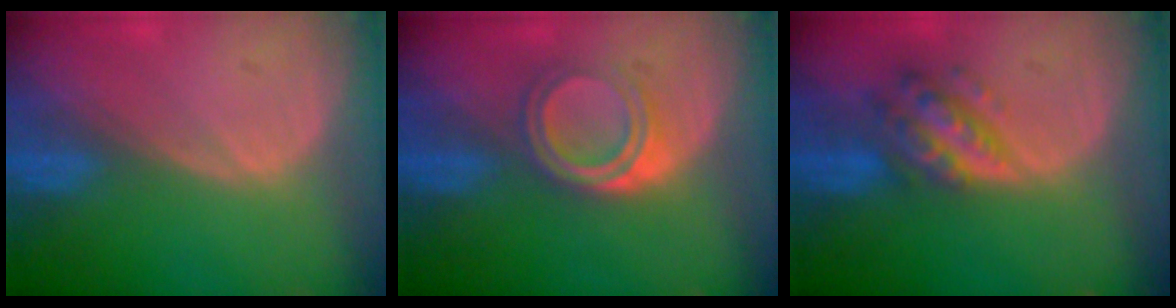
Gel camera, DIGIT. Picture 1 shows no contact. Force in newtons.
{"total": 5.3, "press": 4.5, "slide": 2.8}
{"total": 6.3, "press": 5.7, "slide": 2.7}